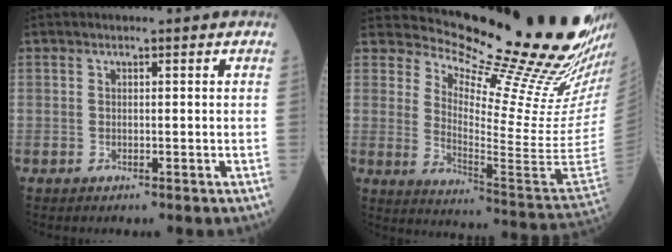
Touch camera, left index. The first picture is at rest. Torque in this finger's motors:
{"motor_torque": [0.29, -0.73, 0.28, 0.01]}